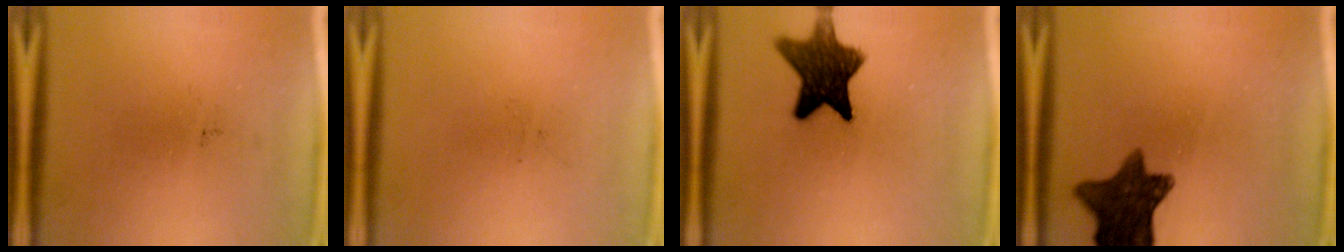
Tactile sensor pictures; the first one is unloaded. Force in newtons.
{"total": 0.0}
{"total": 11.3}
{"total": 10.9}